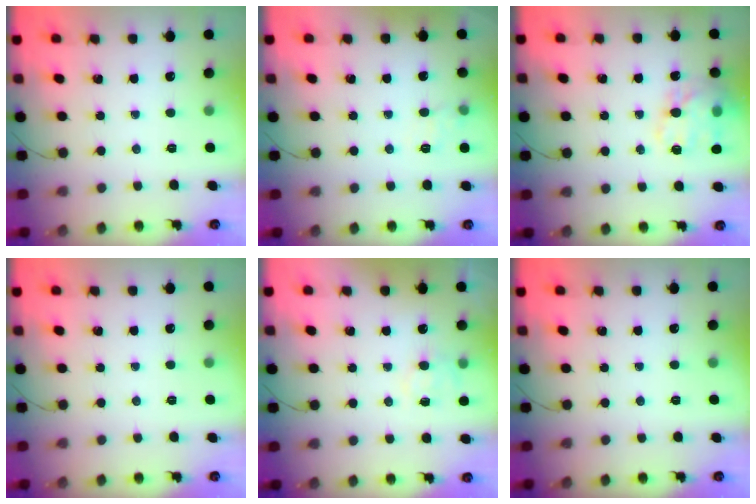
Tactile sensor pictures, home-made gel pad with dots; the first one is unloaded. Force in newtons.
{"total": 8.0, "press": 7.8, "slide": 1.6}
{"total": 16.5, "press": 16.3, "slide": 2.5}
{"total": 0.0}
{"total": 6.3, "press": 6.1, "slide": 1.6}
{"total": 0.0}